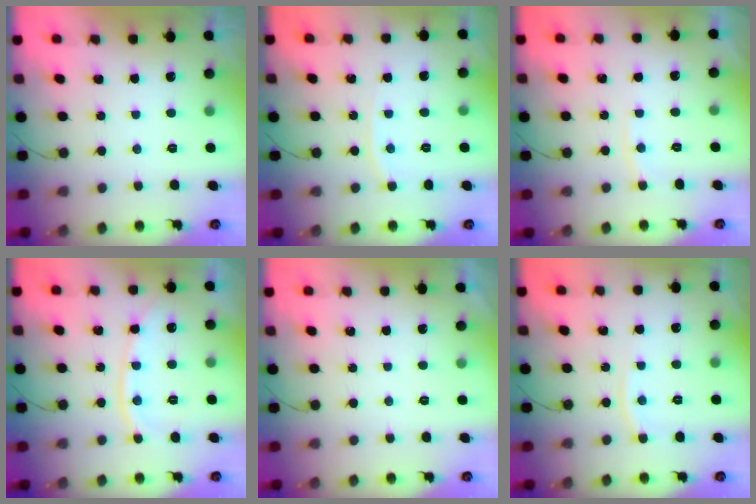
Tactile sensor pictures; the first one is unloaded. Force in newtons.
{"total": 3.4, "press": 3.4, "slide": 0.2}
{"total": 3.1, "press": 3.1, "slide": 0.1}
{"total": 12.2, "press": 12.1, "slide": 1.5}
{"total": 1.0, "press": 1.0, "slide": 0.1}
{"total": 4.7, "press": 4.7, "slide": 0.2}